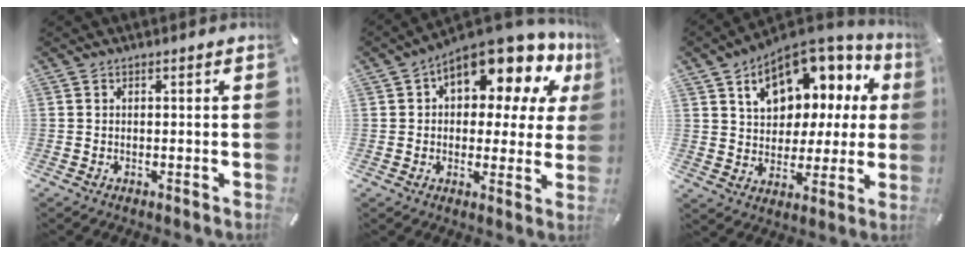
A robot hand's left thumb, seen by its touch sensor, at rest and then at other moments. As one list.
[{"total": 14.6, "force": [8.8, 6.8, 9.4], "torque": [-0.128, -0.076, 0.146]}, {"total": 13.8, "force": [7.3, 9.4, 7.1], "torque": [-0.120, -0.041, 0.133]}]